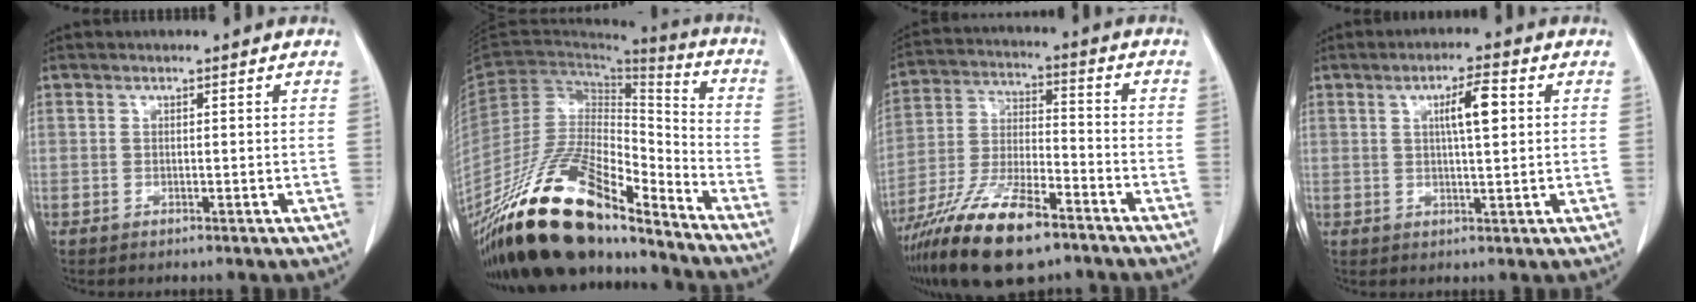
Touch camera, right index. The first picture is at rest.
{"total": 22.8, "force": [-18.0, 6.4, 12.4], "torque": [-0.244, 0.006, -0.328]}
{"total": 16.4, "force": [-11.2, 4.3, 11.3], "torque": [-0.236, -0.021, -0.205]}
{"total": 5.1, "force": [1.4, 0.7, 4.9], "torque": [-0.083, 0.006, 0.023]}